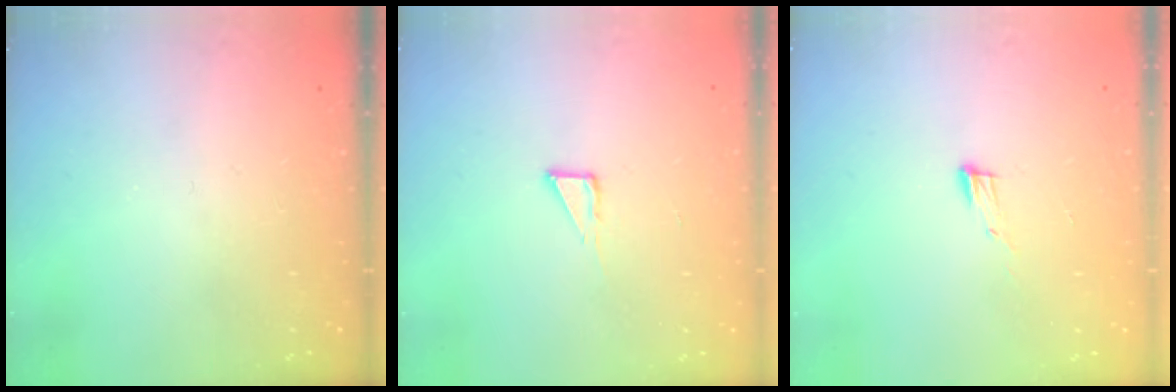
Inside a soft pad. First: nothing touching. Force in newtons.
{"total": 3.6, "press": 3.6, "slide": 0.3}
{"total": 4.8, "press": 4.8, "slide": 0.6}